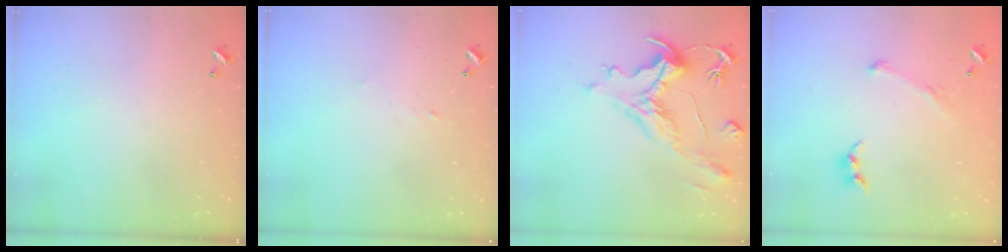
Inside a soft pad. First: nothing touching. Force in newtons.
{"total": 2.4, "press": 2.4, "slide": 0.4}
{"total": 2.0, "press": 0.9, "slide": 1.8}
{"total": 2.8, "press": 2.7, "slide": 0.9}